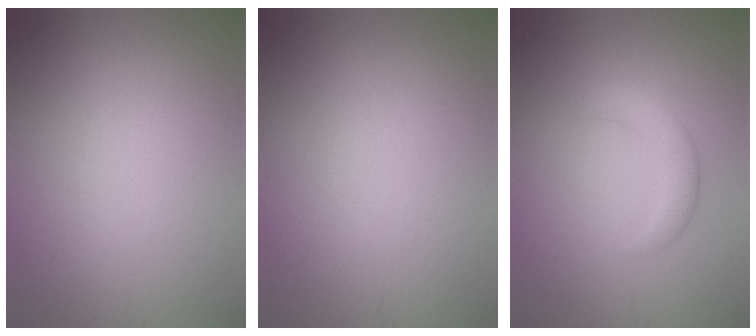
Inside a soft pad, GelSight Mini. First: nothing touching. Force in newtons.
{"total": 0.0}
{"total": 2.6, "press": 2.5, "slide": 0.3}